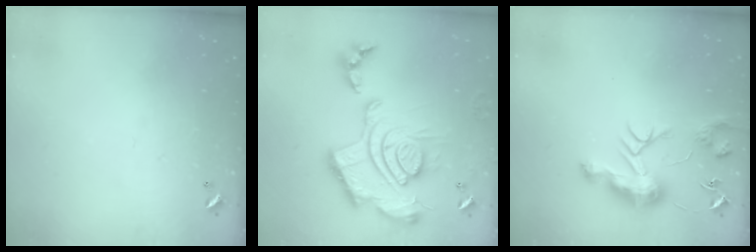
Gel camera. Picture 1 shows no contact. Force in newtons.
{"total": 2.5, "press": 1.9, "slide": 1.7}
{"total": 10.0, "press": 10.0, "slide": 0.6}